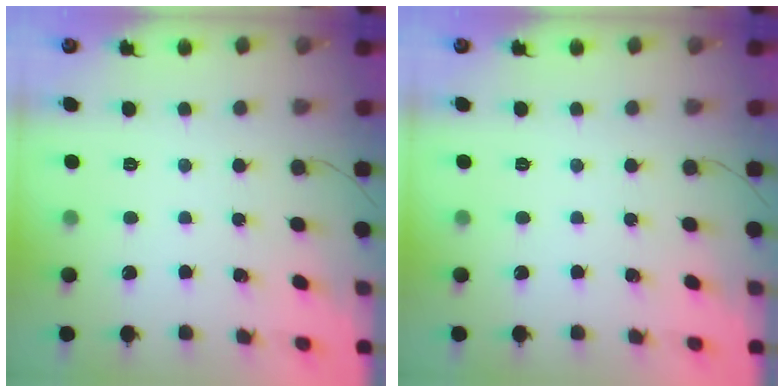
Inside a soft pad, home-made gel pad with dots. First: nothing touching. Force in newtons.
{"total": 0.0}